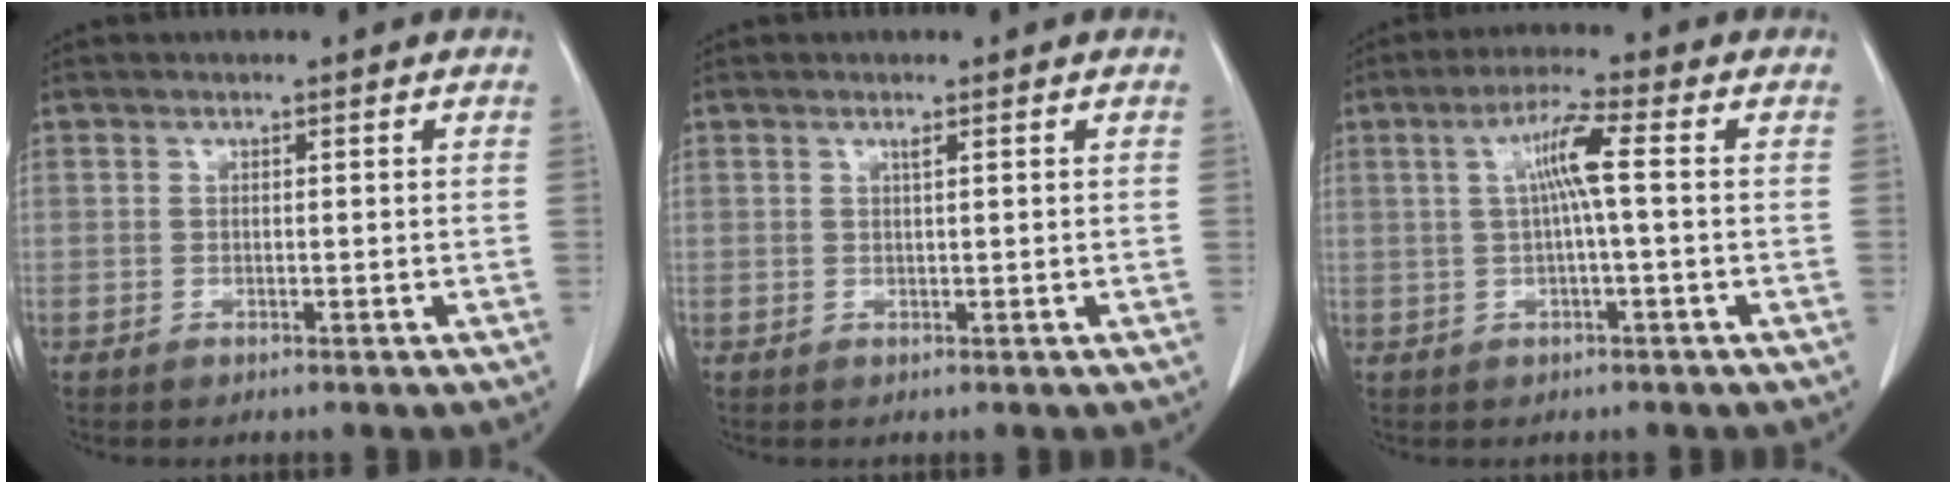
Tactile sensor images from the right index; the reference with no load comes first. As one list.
[{"total": 0.6, "force": [0.4, -0.1, 0.5], "torque": [-0.012, -0.002, 0.008]}, {"total": 5.6, "force": [0.7, 0.0, 5.6], "torque": [-0.105, 0.014, 0.014]}]